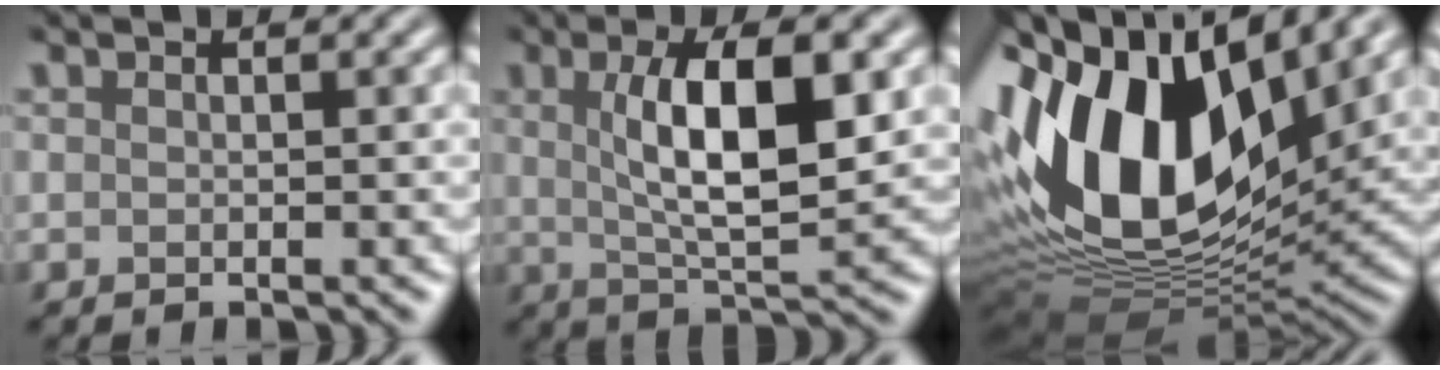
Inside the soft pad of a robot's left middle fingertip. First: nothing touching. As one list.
[{"total": 7.9, "force": [1.7, 2.2, 7.4], "torque": [-0.118, 0.004, 0.041]}, {"total": 15.8, "force": [3.8, 8.9, 12.5], "torque": [-0.262, 0.018, 0.067]}]